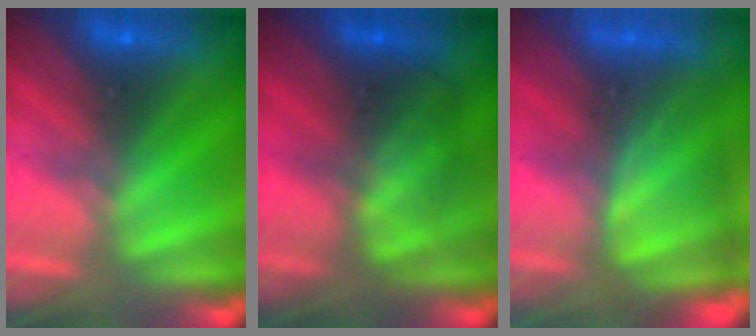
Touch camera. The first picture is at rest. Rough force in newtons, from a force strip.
{"total": 2.1}
{"total": 5.0}